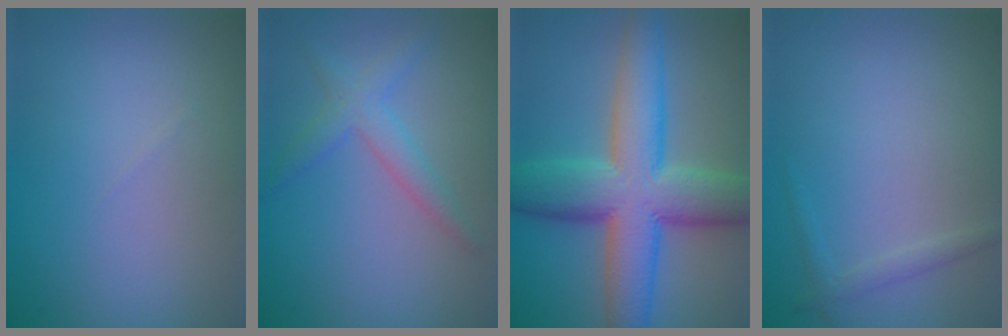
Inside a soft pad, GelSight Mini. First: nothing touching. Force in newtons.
{"total": 2.6, "press": 2.6, "slide": 0.1}
{"total": 10.4, "press": 10.4, "slide": 0.4}
{"total": 1.0, "press": 1.0, "slide": 0.0}